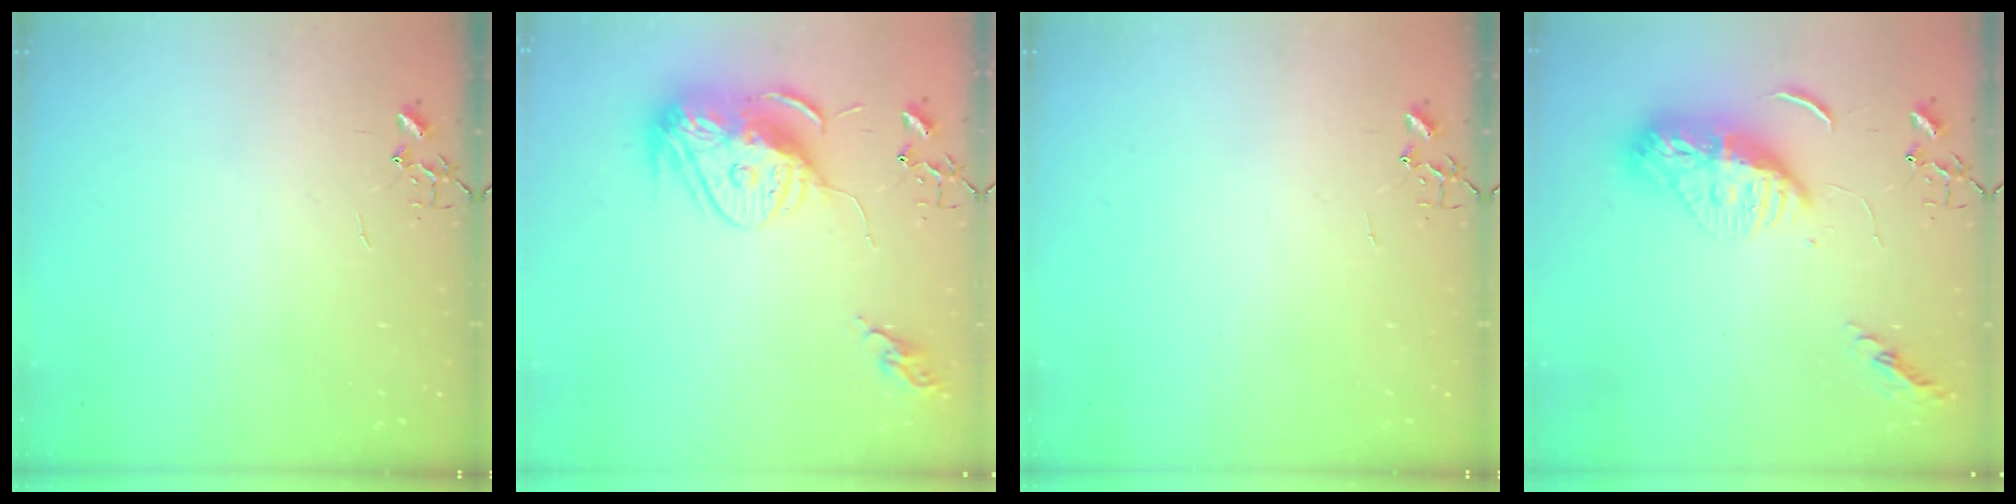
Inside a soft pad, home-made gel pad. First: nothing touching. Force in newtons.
{"total": 16.2, "press": 16.1, "slide": 1.3}
{"total": 0.0}
{"total": 11.5, "press": 11.4, "slide": 1.2}